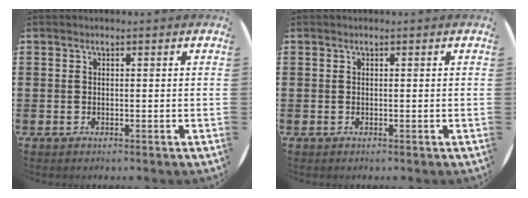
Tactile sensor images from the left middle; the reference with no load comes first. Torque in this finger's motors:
{"motor_torque": [-0.03, 0.03, 0.00, 0.00]}